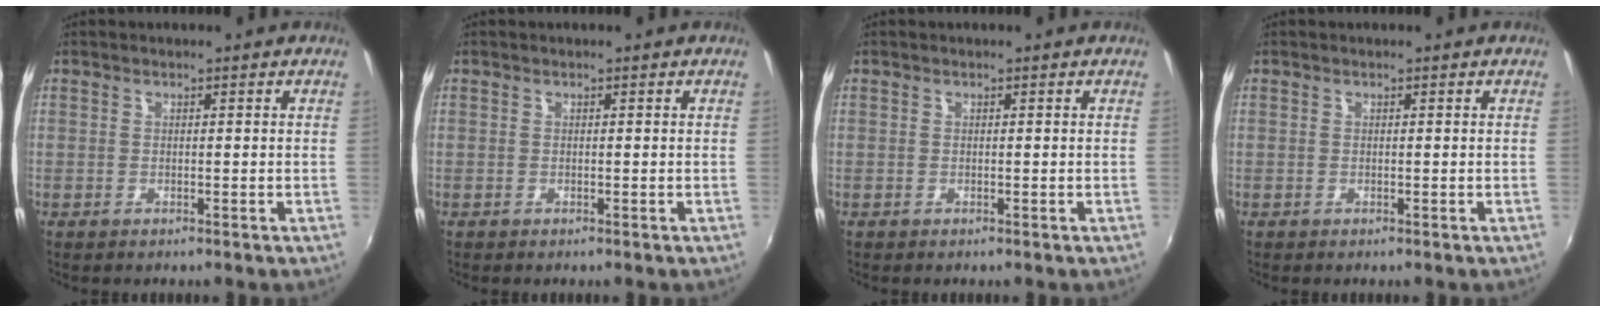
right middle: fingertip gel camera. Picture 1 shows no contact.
{"total": 0.0}
{"total": 0.0}
{"total": 0.0}